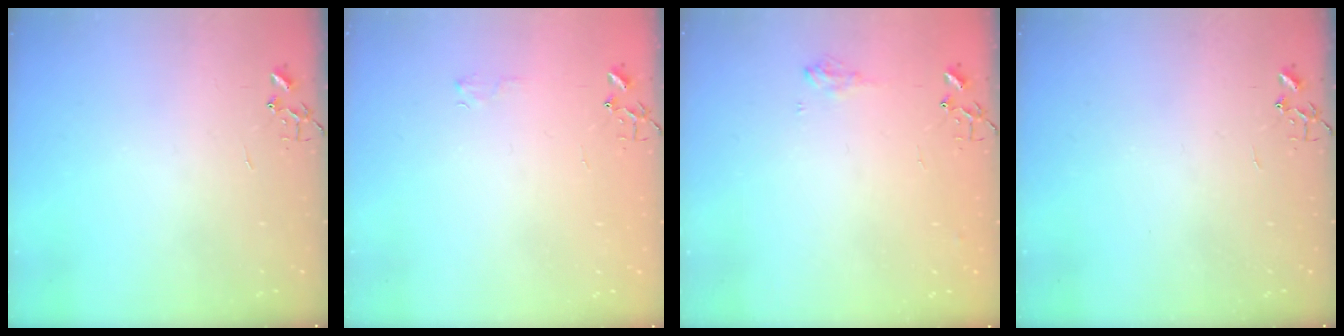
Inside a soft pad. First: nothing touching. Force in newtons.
{"total": 4.4, "press": 4.4, "slide": 0.6}
{"total": 7.6, "press": 7.6, "slide": 0.7}
{"total": 0.0}